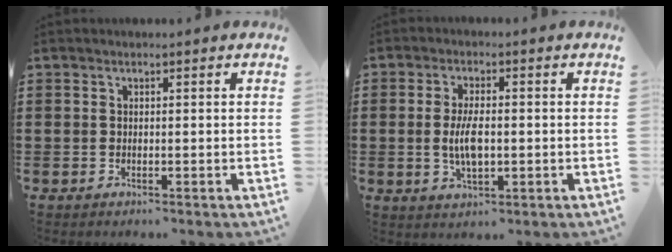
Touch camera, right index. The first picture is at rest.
{"total": 5.4, "force": [-0.4, 2.2, 5.0], "torque": [-0.104, -0.004, -0.011]}